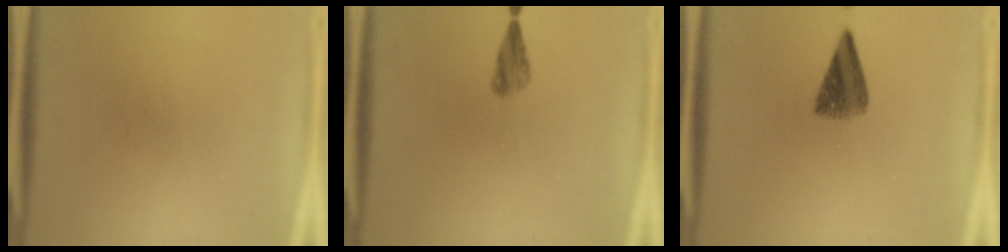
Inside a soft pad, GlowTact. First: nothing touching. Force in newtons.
{"total": 2.2}
{"total": 5.6}